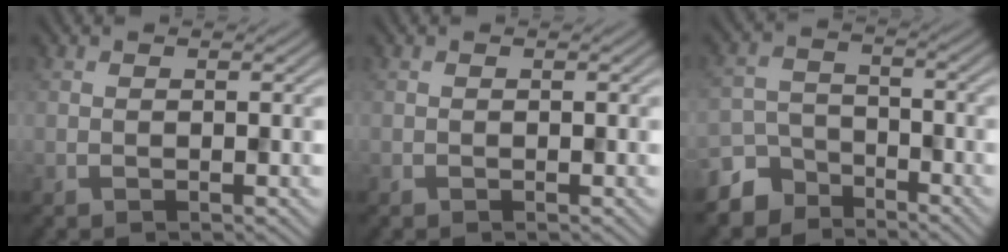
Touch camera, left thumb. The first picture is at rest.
{"total": 0.0}
{"total": 6.4, "force": [-5.2, 3.4, 1.4], "torque": [-0.035, -0.006, -0.112]}